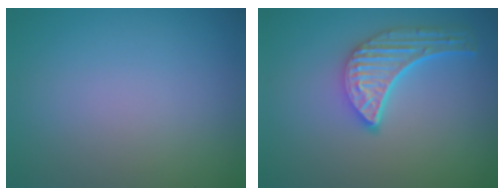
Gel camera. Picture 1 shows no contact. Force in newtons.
{"total": 5.0, "press": 3.9, "slide": 3.2}